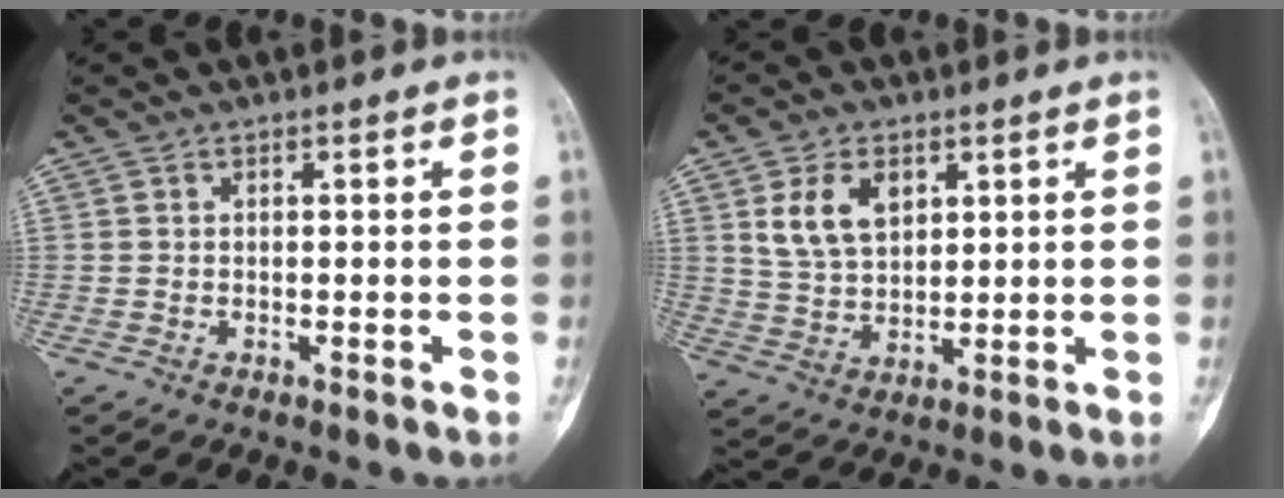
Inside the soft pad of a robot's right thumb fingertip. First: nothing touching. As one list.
[{"total": 8.5, "force": [3.3, 5.4, 5.6], "torque": [-0.089, -0.012, 0.071]}]